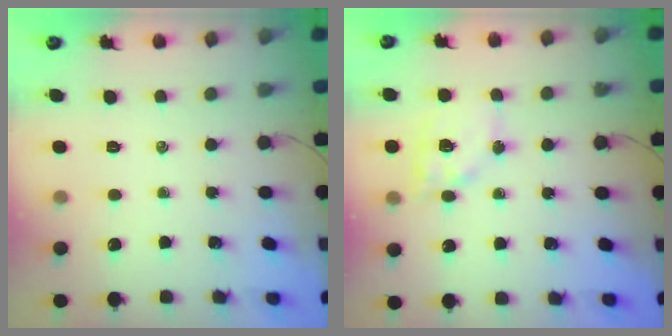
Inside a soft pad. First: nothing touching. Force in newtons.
{"total": 11.6, "press": 11.4, "slide": 2.0}